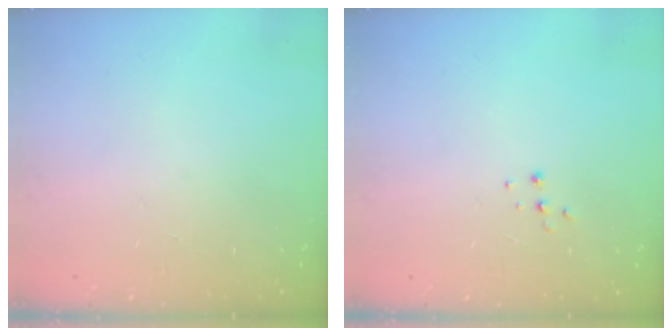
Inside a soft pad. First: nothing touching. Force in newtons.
{"total": 4.9, "press": 4.9, "slide": 0.7}